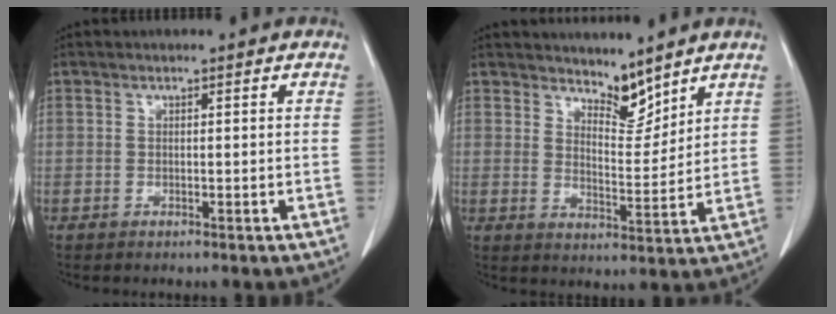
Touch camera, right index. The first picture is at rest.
{"total": 5.2, "force": [4.7, 1.4, 1.6], "torque": [-0.026, -0.009, 0.087]}